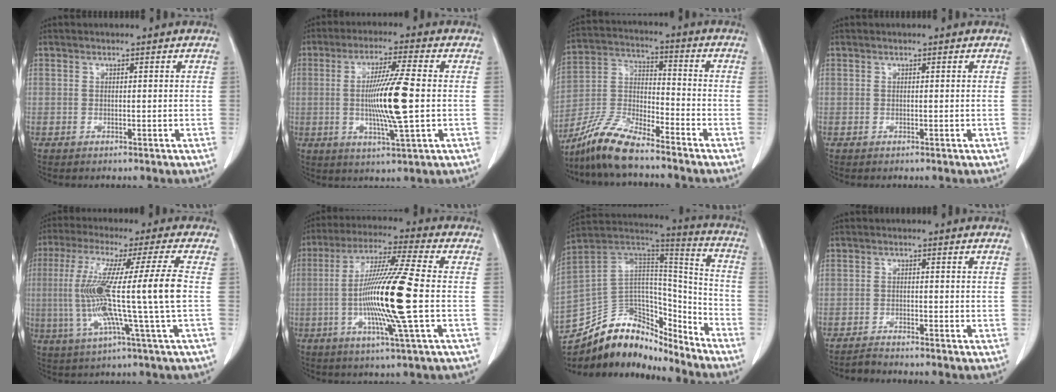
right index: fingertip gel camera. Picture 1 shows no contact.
{"total": 10.7, "force": [-0.5, -0.2, 10.7], "torque": [-0.202, -0.010, -0.011]}
{"total": 10.5, "force": [-8.9, 1.7, 5.2], "torque": [-0.112, -0.003, -0.177]}
{"total": 0.0}
{"total": 15.3, "force": [-0.9, -1.8, 15.1], "torque": [-0.283, 0.001, -0.021]}
{"total": 14.8, "force": [-2.1, -1.3, 14.6], "torque": [-0.279, -0.012, -0.048]}
{"total": 22.1, "force": [-18.0, 9.9, 8.0], "torque": [-0.167, 0.053, -0.298]}
{"total": 1.8, "force": [-1.8, -0.4, -0.1], "torque": [0.000, -0.009, -0.034]}